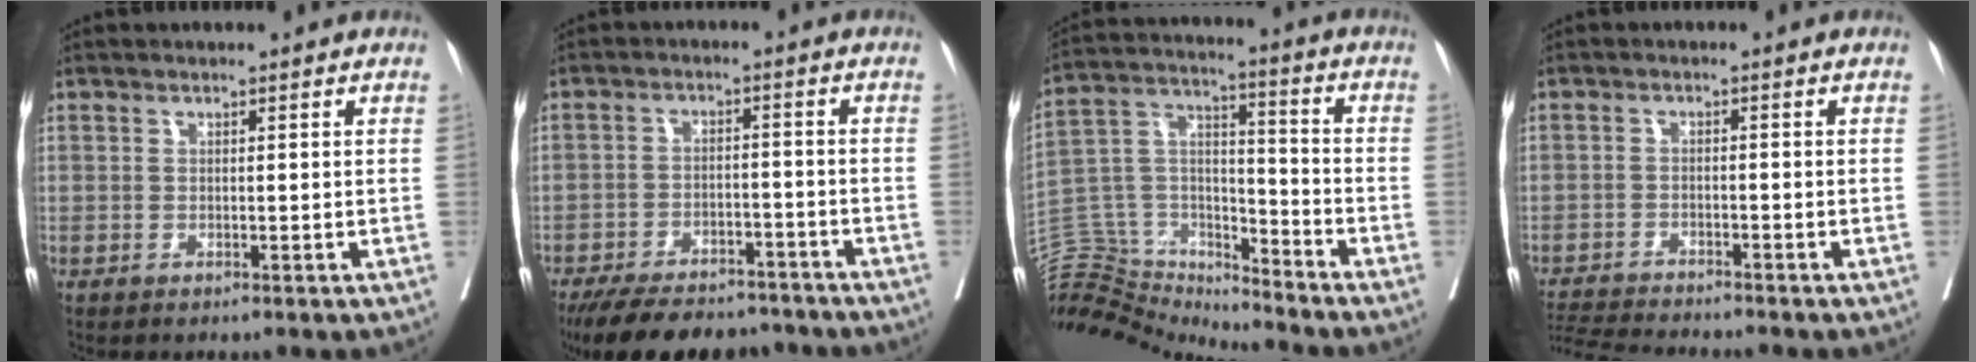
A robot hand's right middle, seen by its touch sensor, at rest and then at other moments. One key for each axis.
{"total": 15.3, "fx": -13.2, "fy": 5.3, "fz": 5.8, "tx": -0.113, "ty": -0.006, "tz": -0.187}
{"total": 14.6, "fx": -14.2, "fy": 3.0, "fz": 0.6, "tx": -0.018, "ty": 0.074, "tz": -0.253}
{"total": 7.6, "fx": -7.2, "fy": -0.7, "fz": 2.0, "tx": -0.037, "ty": -0.015, "tz": -0.123}